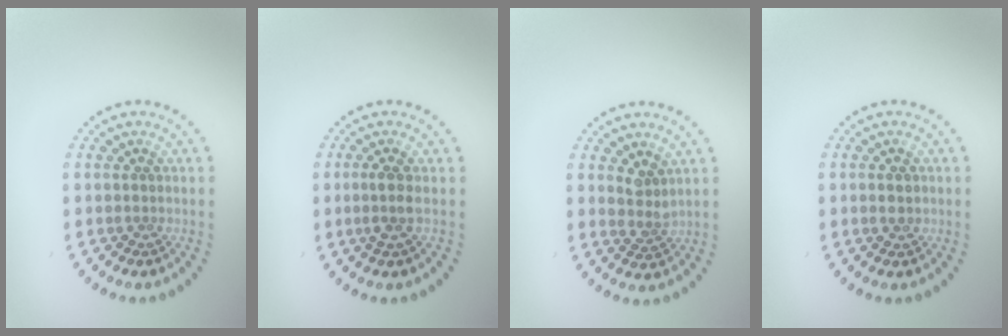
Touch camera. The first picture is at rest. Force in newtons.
{"total": 1.6, "press": 1.2, "slide": 1.0}
{"total": 1.8, "press": 1.3, "slide": 1.2}
{"total": 1.6, "press": 1.6, "slide": 0.1}